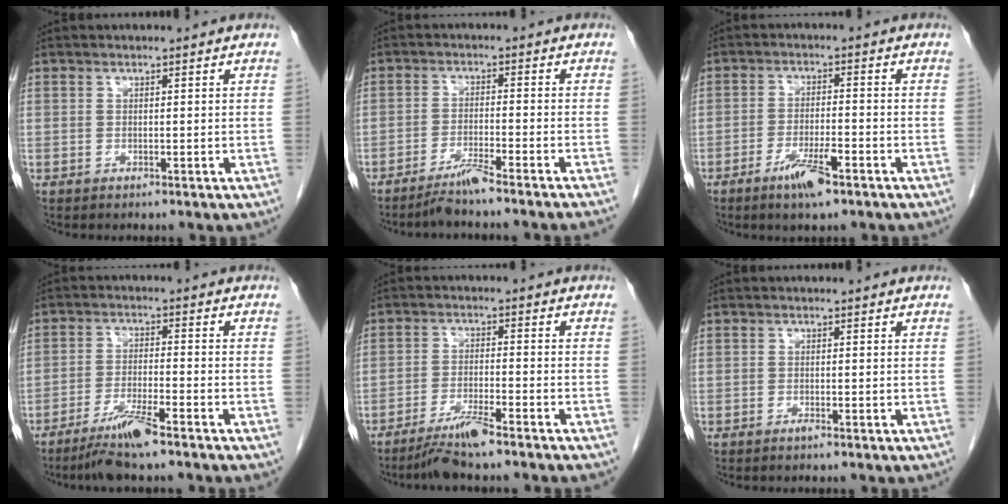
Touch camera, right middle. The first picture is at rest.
{"total": 5.2, "force": [-4.2, -1.5, 2.5], "torque": [-0.046, -0.016, -0.077]}
{"total": 5.7, "force": [-3.5, 0.8, 4.4], "torque": [-0.088, -0.008, -0.062]}
{"total": 6.7, "force": [-5.0, -0.3, 4.5], "torque": [-0.091, -0.022, -0.095]}
{"total": 6.3, "force": [-5.1, -0.7, 3.6], "torque": [-0.067, -0.021, -0.093]}
{"total": 0.6, "force": [-0.4, -0.1, 0.4], "torque": [-0.012, -0.002, -0.008]}